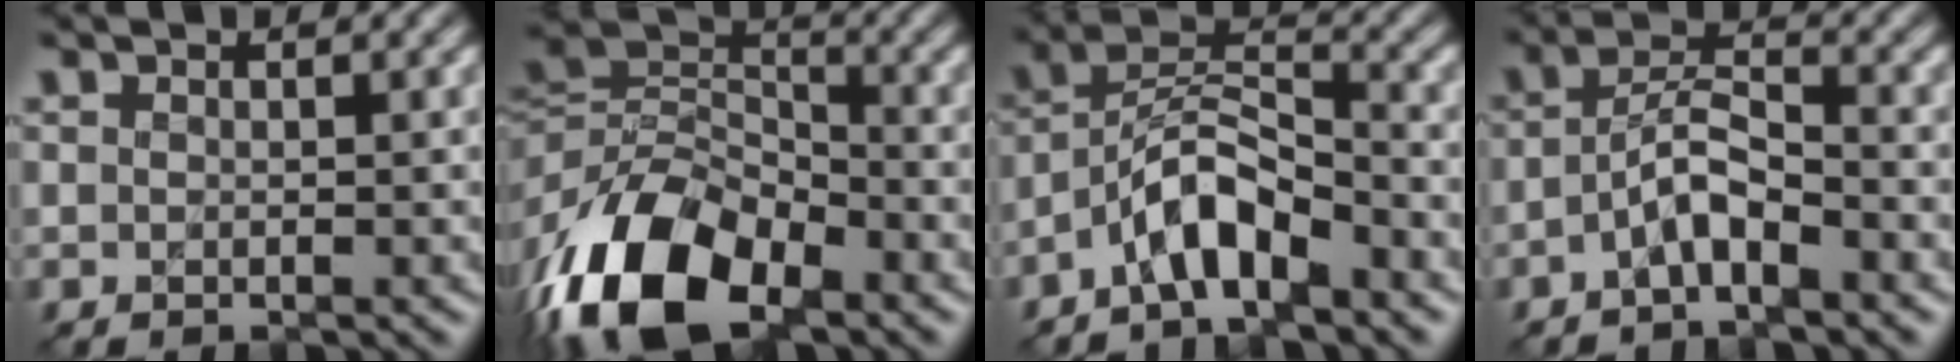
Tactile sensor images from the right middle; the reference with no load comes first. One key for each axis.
{"total": 12.8, "fx": -6.6, "fy": 7.6, "fz": 7.8, "tx": -0.164, "ty": -0.007, "tz": -0.131}
{"total": 4.8, "fx": -3.3, "fy": 1.5, "fz": 3.2, "tx": -0.059, "ty": 0.017, "tz": -0.065}
{"total": 3.1, "fx": -1.7, "fy": 0.8, "fz": 2.4, "tx": -0.050, "ty": 0.014, "tz": -0.038}